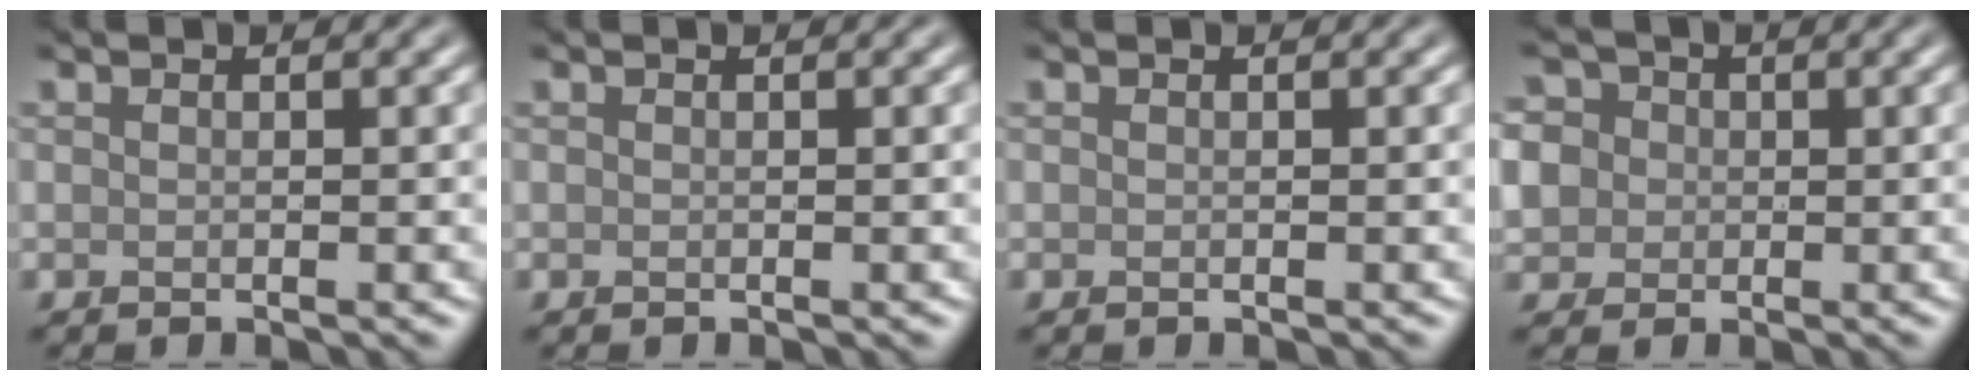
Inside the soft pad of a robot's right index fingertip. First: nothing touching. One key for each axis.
{"total": 0.0}
{"total": 0.0}
{"total": 5.8, "fx": 0.7, "fy": 5.2, "fz": 2.4, "tx": -0.054, "ty": 0.032, "tz": -0.009}